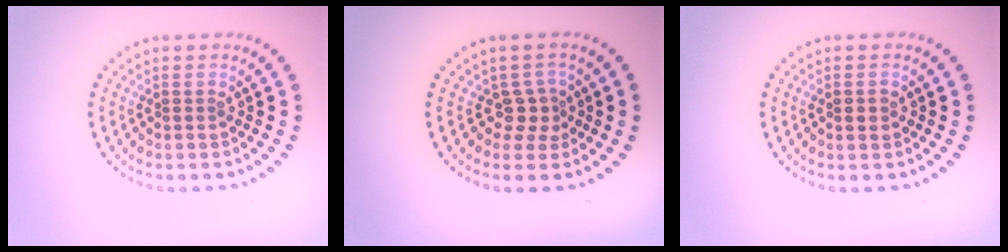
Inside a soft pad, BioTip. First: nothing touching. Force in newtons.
{"total": 1.9, "press": 1.3, "slide": 1.3}
{"total": 1.1, "press": 1.1, "slide": 0.1}